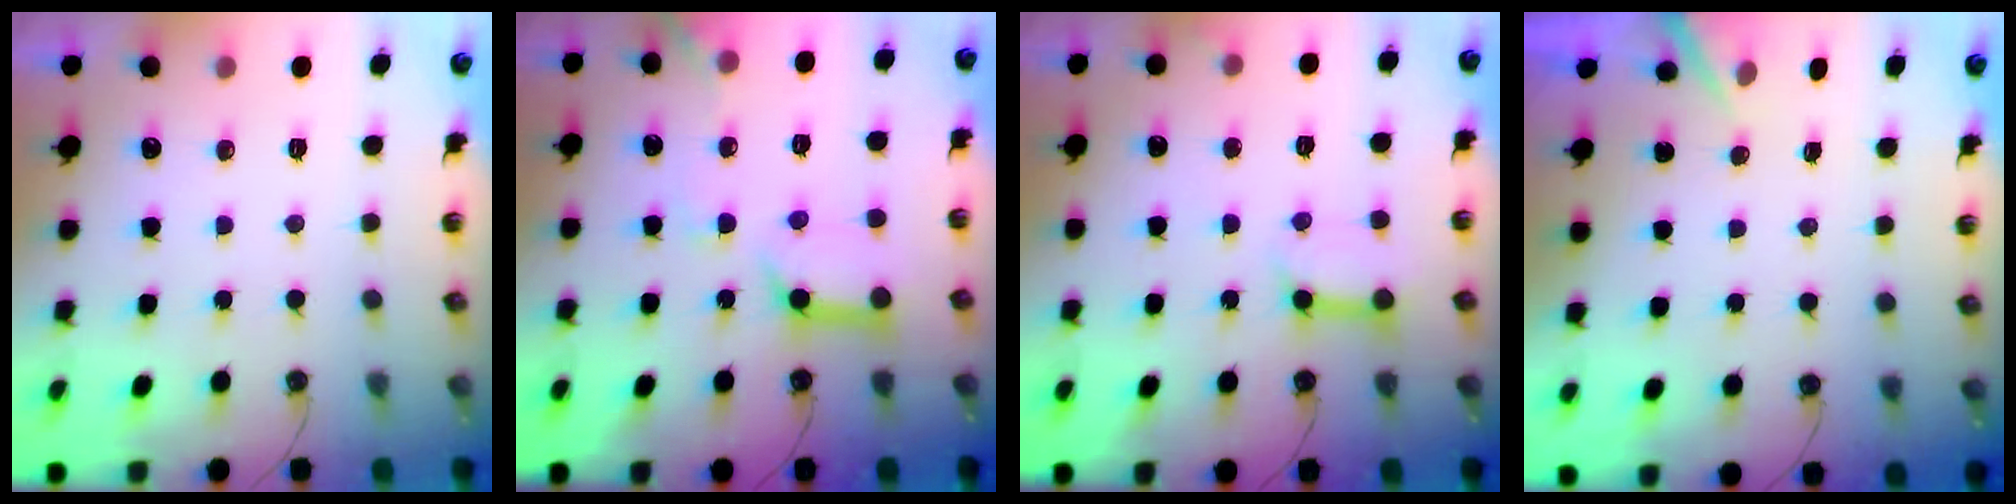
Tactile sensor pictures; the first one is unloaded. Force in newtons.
{"total": 13.8, "press": 13.7, "slide": 1.5}
{"total": 10.7, "press": 10.6, "slide": 1.3}
{"total": 2.9, "press": 2.9, "slide": 0.2}